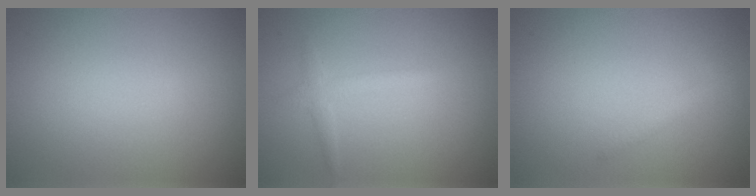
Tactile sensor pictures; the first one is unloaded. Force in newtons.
{"total": 1.5, "press": 1.5, "slide": 0.1}
{"total": 1.3, "press": 1.3, "slide": 0.0}